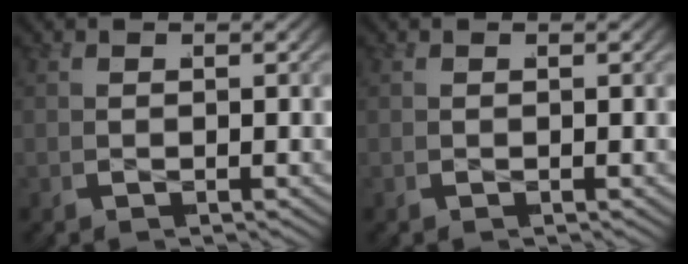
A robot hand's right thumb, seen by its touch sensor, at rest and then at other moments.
{"total": 0.0}